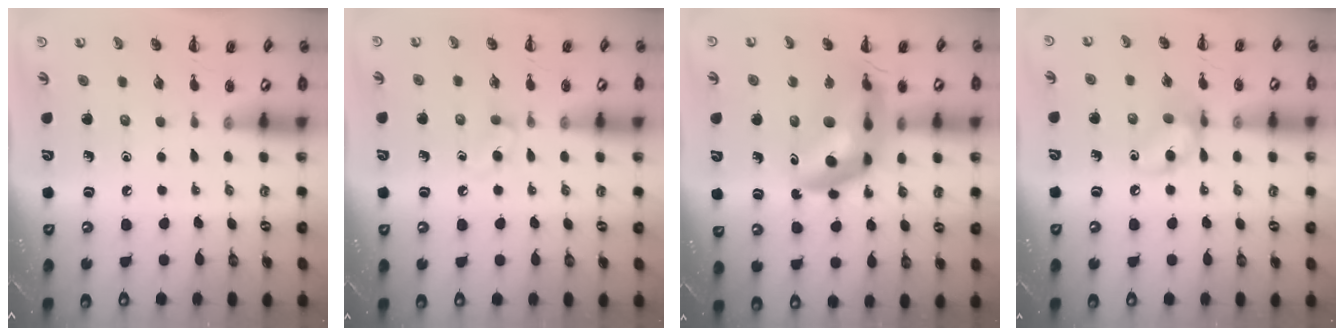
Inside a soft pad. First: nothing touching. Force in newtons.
{"total": 2.9, "press": 2.6, "slide": 1.3}
{"total": 15.4, "press": 14.8, "slide": 4.2}
{"total": 9.5, "press": 9.5, "slide": 0.8}